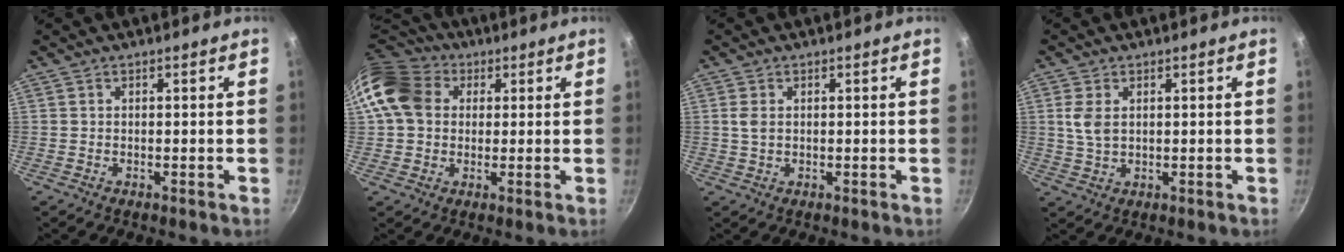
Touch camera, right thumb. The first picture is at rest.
{"total": 13.9, "force": [3.5, 11.2, 7.4], "torque": [-0.130, 0.021, 0.050]}
{"total": 2.3, "force": [0.5, 1.5, 1.6], "torque": [-0.033, 0.000, 0.009]}
{"total": 4.4, "force": [1.2, 2.6, 3.3], "torque": [-0.066, -0.004, 0.023]}